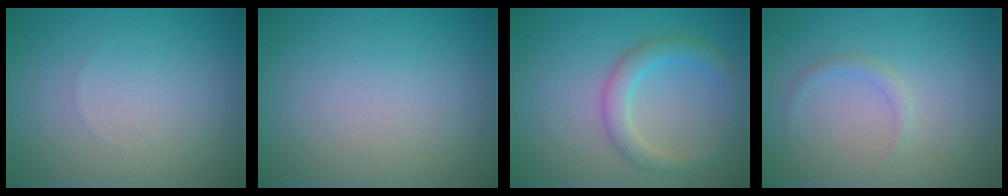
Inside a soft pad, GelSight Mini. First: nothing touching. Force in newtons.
{"total": 0.0}
{"total": 2.9, "press": 2.9, "slide": 0.2}
{"total": 1.0, "press": 1.0, "slide": 0.0}